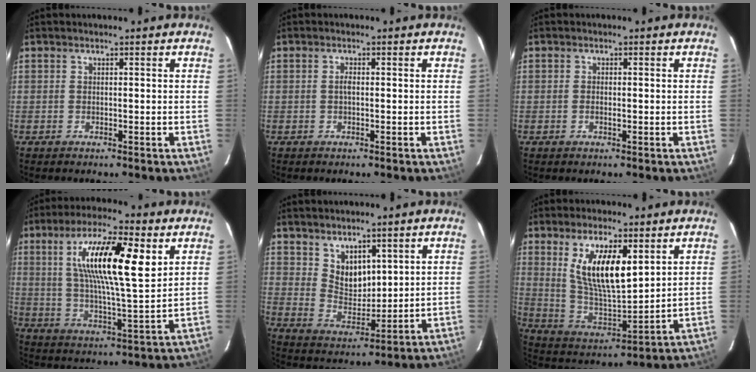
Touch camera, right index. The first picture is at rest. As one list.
[{"total": 0.9, "force": [-0.1, 0.4, 0.9], "torque": [-0.018, 0.003, -0.003]}, {"total": 1.0, "force": [-0.3, 0.4, 0.8], "torque": [-0.016, 0.001, -0.006]}, {"total": 17.4, "force": [6.5, 3.8, 15.8], "torque": [-0.276, 0.008, 0.109]}, {"total": 7.2, "force": [4.5, 4.3, 3.6], "torque": [-0.053, 0.000, 0.094]}, {"total": 14.1, "force": [5.9, 4.8, 11.9], "torque": [-0.222, -0.004, 0.123]}]